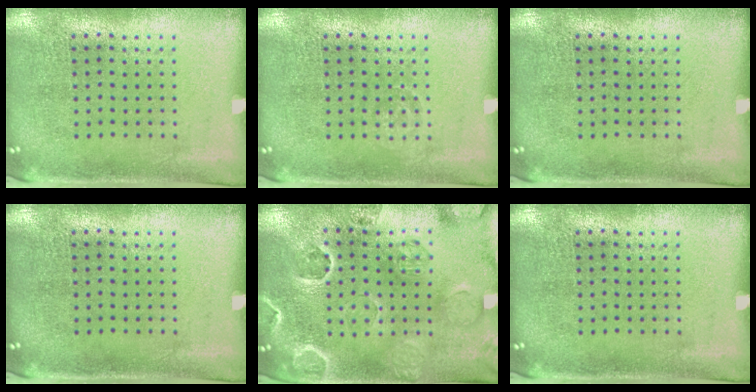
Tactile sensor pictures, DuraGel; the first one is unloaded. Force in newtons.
{"total": 0.7, "press": 0.7, "slide": 0.2}
{"total": 0.0}
{"total": 0.0}
{"total": 2.8, "press": 2.7, "slide": 0.8}
{"total": 0.0}